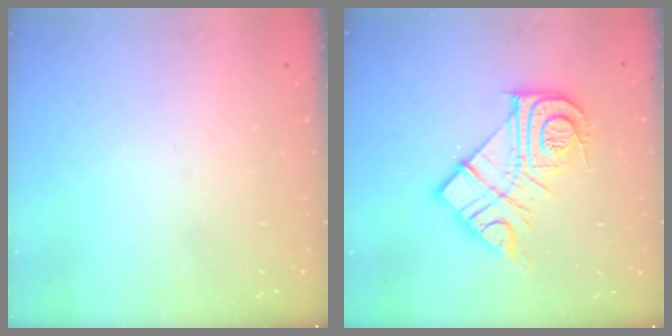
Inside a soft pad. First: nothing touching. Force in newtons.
{"total": 16.4, "press": 16.3, "slide": 1.1}